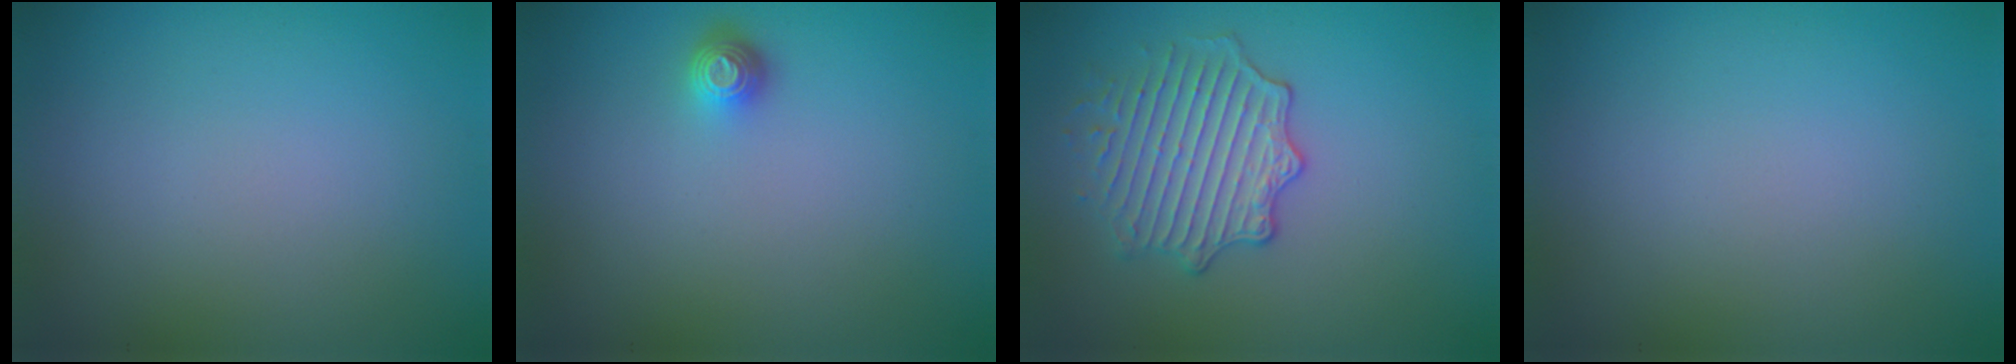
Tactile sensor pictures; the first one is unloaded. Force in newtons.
{"total": 1.4, "press": 1.1, "slide": 0.9}
{"total": 3.8, "press": 3.6, "slide": 1.2}
{"total": 0.0}